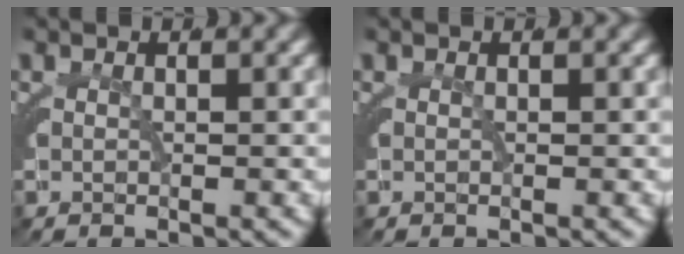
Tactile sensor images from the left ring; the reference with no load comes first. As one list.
[{"total": 0.0}]